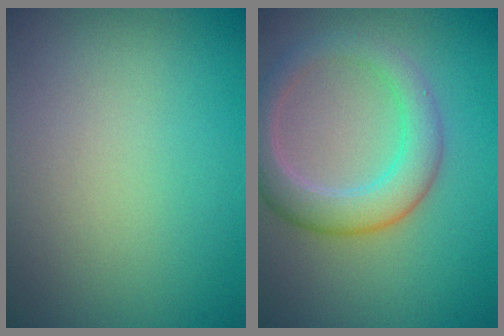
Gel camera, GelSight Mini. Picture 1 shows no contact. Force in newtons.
{"total": 4.3, "press": 4.3, "slide": 0.3}